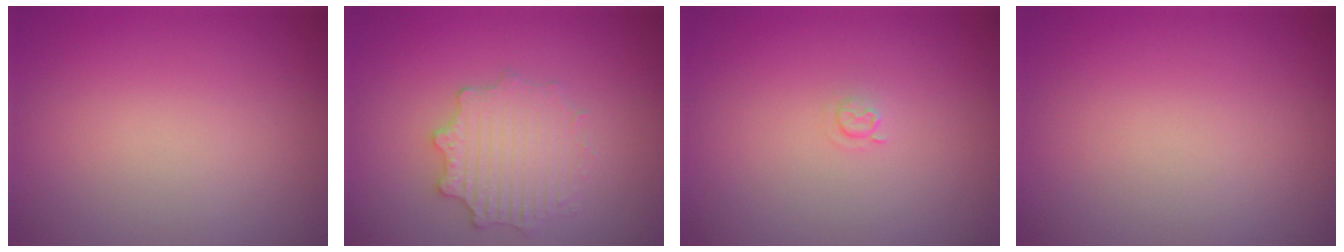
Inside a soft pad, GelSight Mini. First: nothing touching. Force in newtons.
{"total": 2.9, "press": 2.9, "slide": 0.6}
{"total": 0.7, "press": 0.3, "slide": 0.6}
{"total": 0.0}